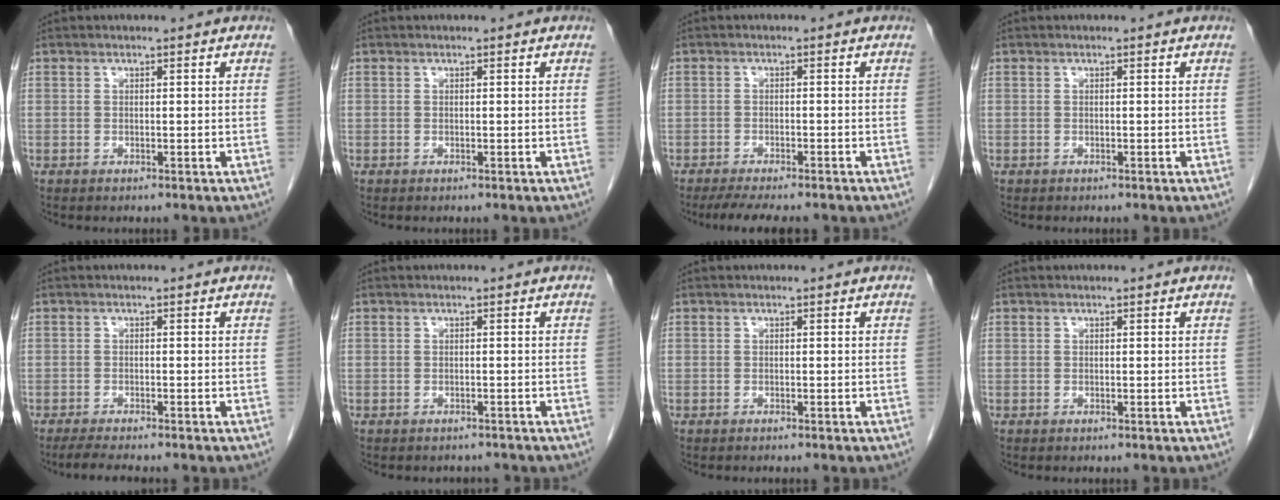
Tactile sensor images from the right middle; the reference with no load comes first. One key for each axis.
{"total": 0.0}
{"total": 6.8, "fx": -5.7, "fy": 1.5, "fz": 3.4, "tx": -0.049, "ty": -0.012, "tz": -0.086}
{"total": 0.0}
{"total": 3.5, "fx": -3.0, "fy": 0.0, "fz": 1.9, "tx": -0.034, "ty": -0.009, "tz": -0.047}
{"total": 2.1, "fx": -2.0, "fy": 0.8, "fz": 0.0, "tx": -0.004, "ty": -0.003, "tz": -0.027}
{"total": 0.0}
{"total": 0.0}